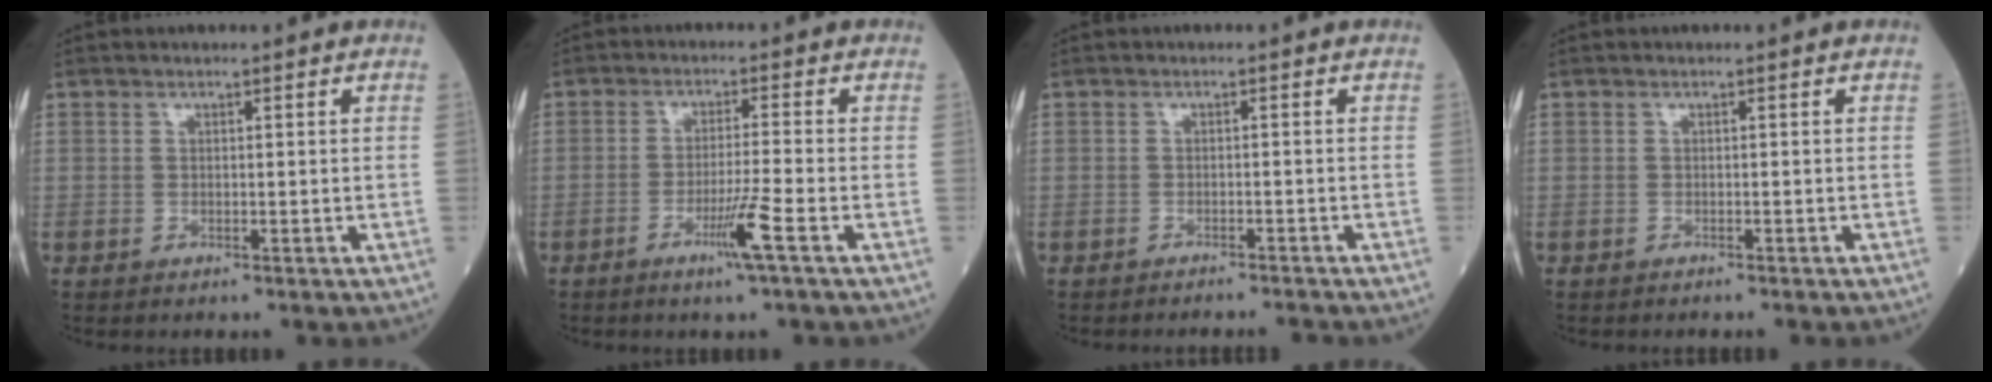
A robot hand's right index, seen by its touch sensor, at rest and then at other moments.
{"total": 5.3, "force": [-2.6, -1.0, 4.5], "torque": [-0.086, -0.013, -0.051]}
{"total": 2.8, "force": [-2.7, -0.6, 0.0], "torque": [0.003, -0.005, -0.037]}
{"total": 1.1, "force": [-1.0, 0.0, 0.4], "torque": [-0.006, 0.000, -0.012]}